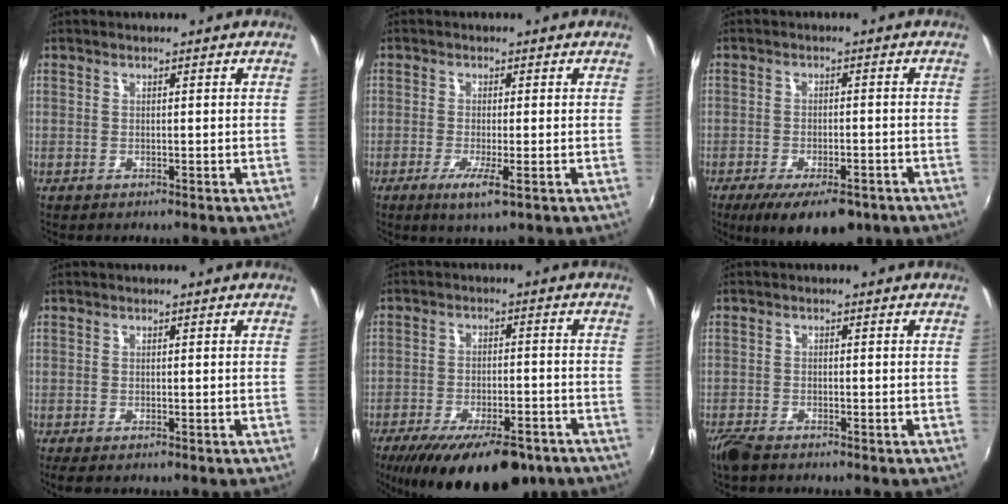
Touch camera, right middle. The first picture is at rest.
{"total": 4.1, "force": [-1.7, 0.0, 3.7], "torque": [-0.080, -0.012, -0.032]}
{"total": 11.1, "force": [-7.5, 3.9, 7.1], "torque": [-0.141, -0.028, -0.111]}
{"total": 1.3, "force": [-0.8, 0.4, 1.0], "torque": [-0.020, -0.004, -0.009]}
{"total": 19.3, "force": [-13.7, 6.9, 11.8], "torque": [-0.216, -0.037, -0.192]}
{"total": 3.9, "force": [-3.2, 1.1, 1.8], "torque": [-0.050, -0.014, -0.065]}